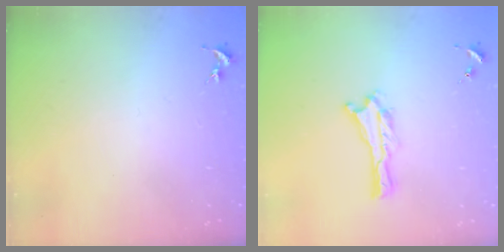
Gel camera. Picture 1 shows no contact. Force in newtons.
{"total": 0.0}